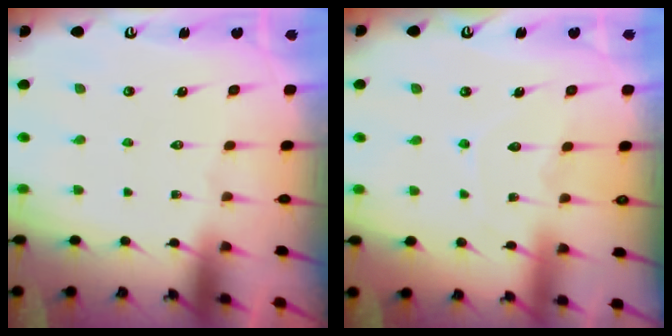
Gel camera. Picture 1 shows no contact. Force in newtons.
{"total": 6.7, "press": 6.7, "slide": 0.7}